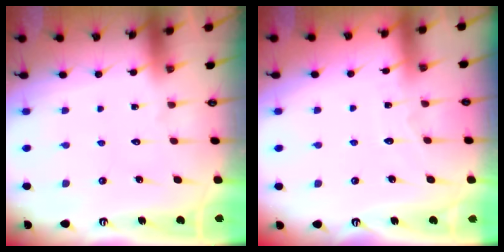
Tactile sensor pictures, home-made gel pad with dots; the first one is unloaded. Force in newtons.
{"total": 2.8, "press": 2.7, "slide": 0.4}